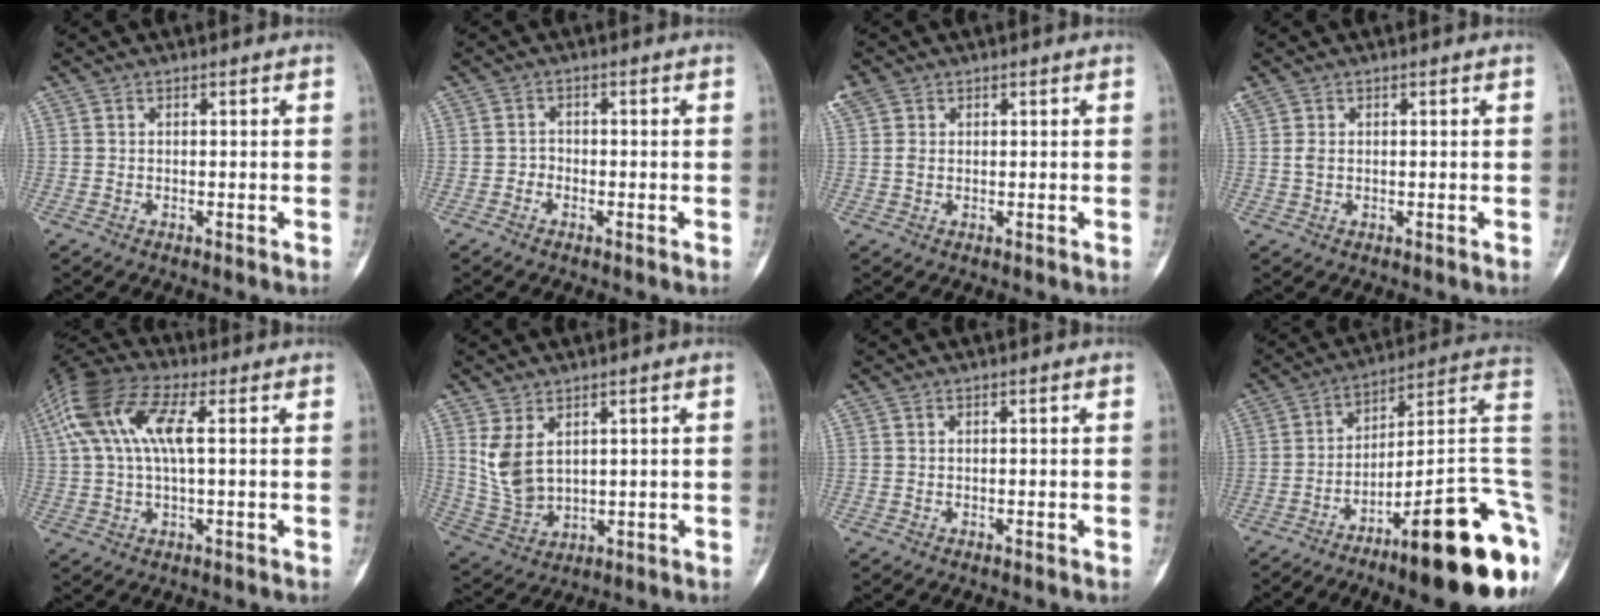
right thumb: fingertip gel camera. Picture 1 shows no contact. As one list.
[{"total": 1.4, "force": [-0.8, 1.1, 0.4], "torque": [0.005, 0.006, -0.022]}, {"total": 3.6, "force": [1.5, 2.7, 1.9], "torque": [-0.049, 0.013, 0.038]}, {"total": 1.6, "force": [0.5, 1.0, 1.1], "torque": [-0.035, 0.007, 0.016]}, {"total": 14.3, "force": [3.9, 5.4, 12.7], "torque": [-0.286, 0.037, 0.068]}, {"total": 7.8, "force": [2.9, 4.7, 5.6], "torque": [-0.108, -0.018, 0.078]}, {"total": 0.0}, {"total": 25.7, "force": [-9.7, 5.9, 23.1], "torque": [-0.237, 0.076, -0.135]}]